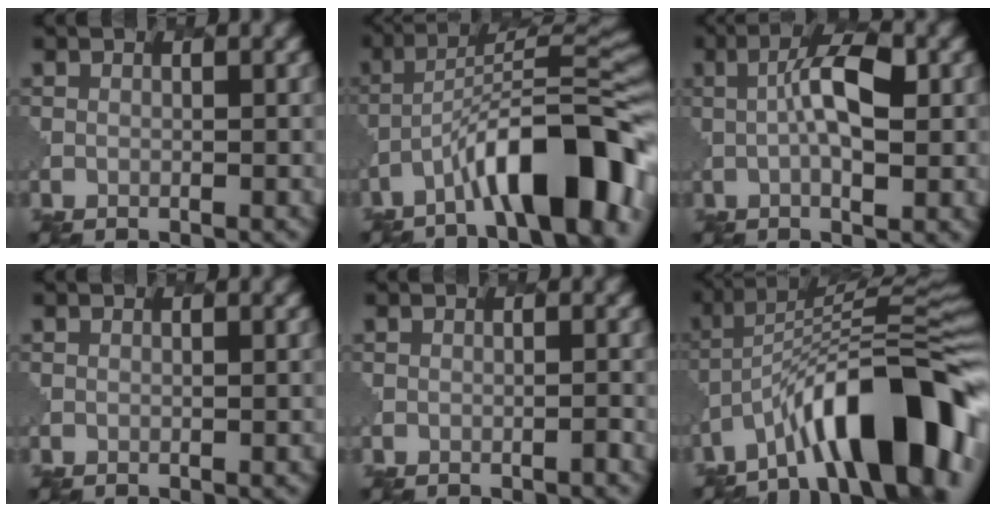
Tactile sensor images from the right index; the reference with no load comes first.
{"total": 11.7, "force": [-6.5, 2.9, 9.3], "torque": [-0.140, 0.019, -0.099]}
{"total": 5.5, "force": [0.6, 1.5, 5.2], "torque": [-0.095, 0.001, 0.011]}
{"total": 0.0}
{"total": 0.5, "force": [-0.5, 0.0, 0.1], "torque": [0.000, 0.002, -0.011]}
{"total": 12.8, "force": [-7.1, 3.7, 10.0], "torque": [-0.142, 0.019, -0.114]}